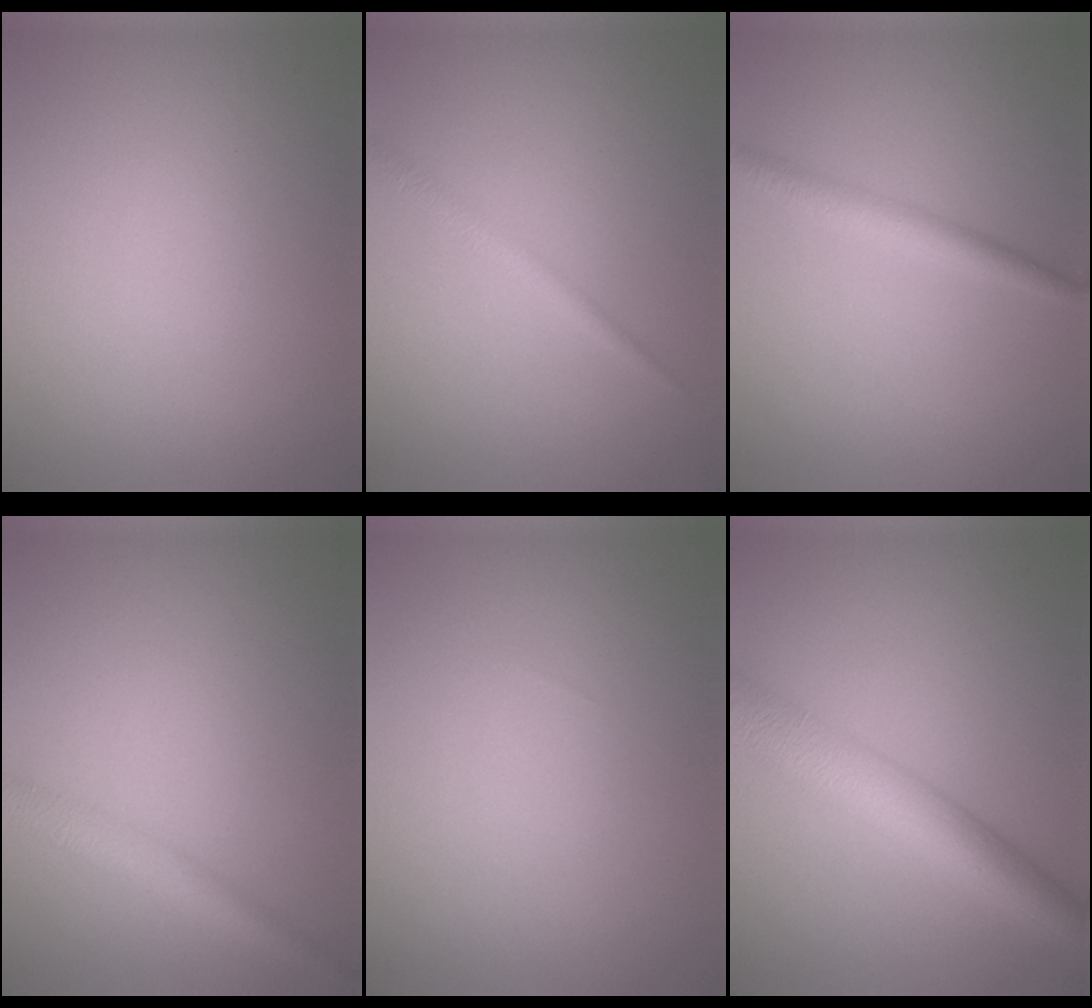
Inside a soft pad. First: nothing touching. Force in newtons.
{"total": 1.3, "press": 1.3, "slide": 0.0}
{"total": 2.4, "press": 2.4, "slide": 0.1}
{"total": 2.8, "press": 2.8, "slide": 0.2}
{"total": 0.0}
{"total": 6.7, "press": 6.7, "slide": 0.3}